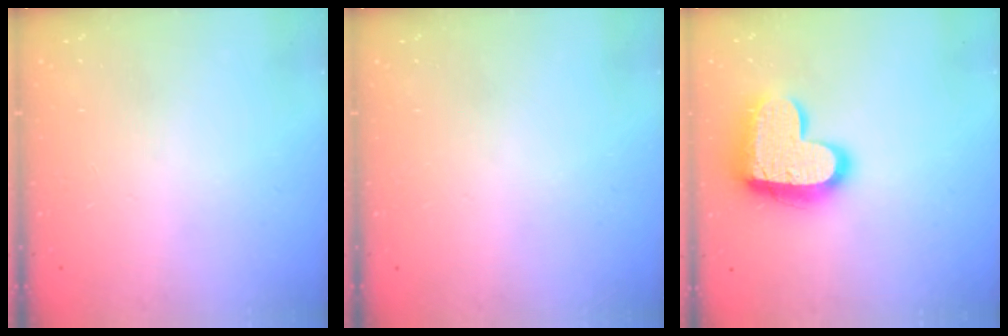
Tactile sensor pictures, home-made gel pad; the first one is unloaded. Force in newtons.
{"total": 0.0}
{"total": 18.4, "press": 18.3, "slide": 1.7}